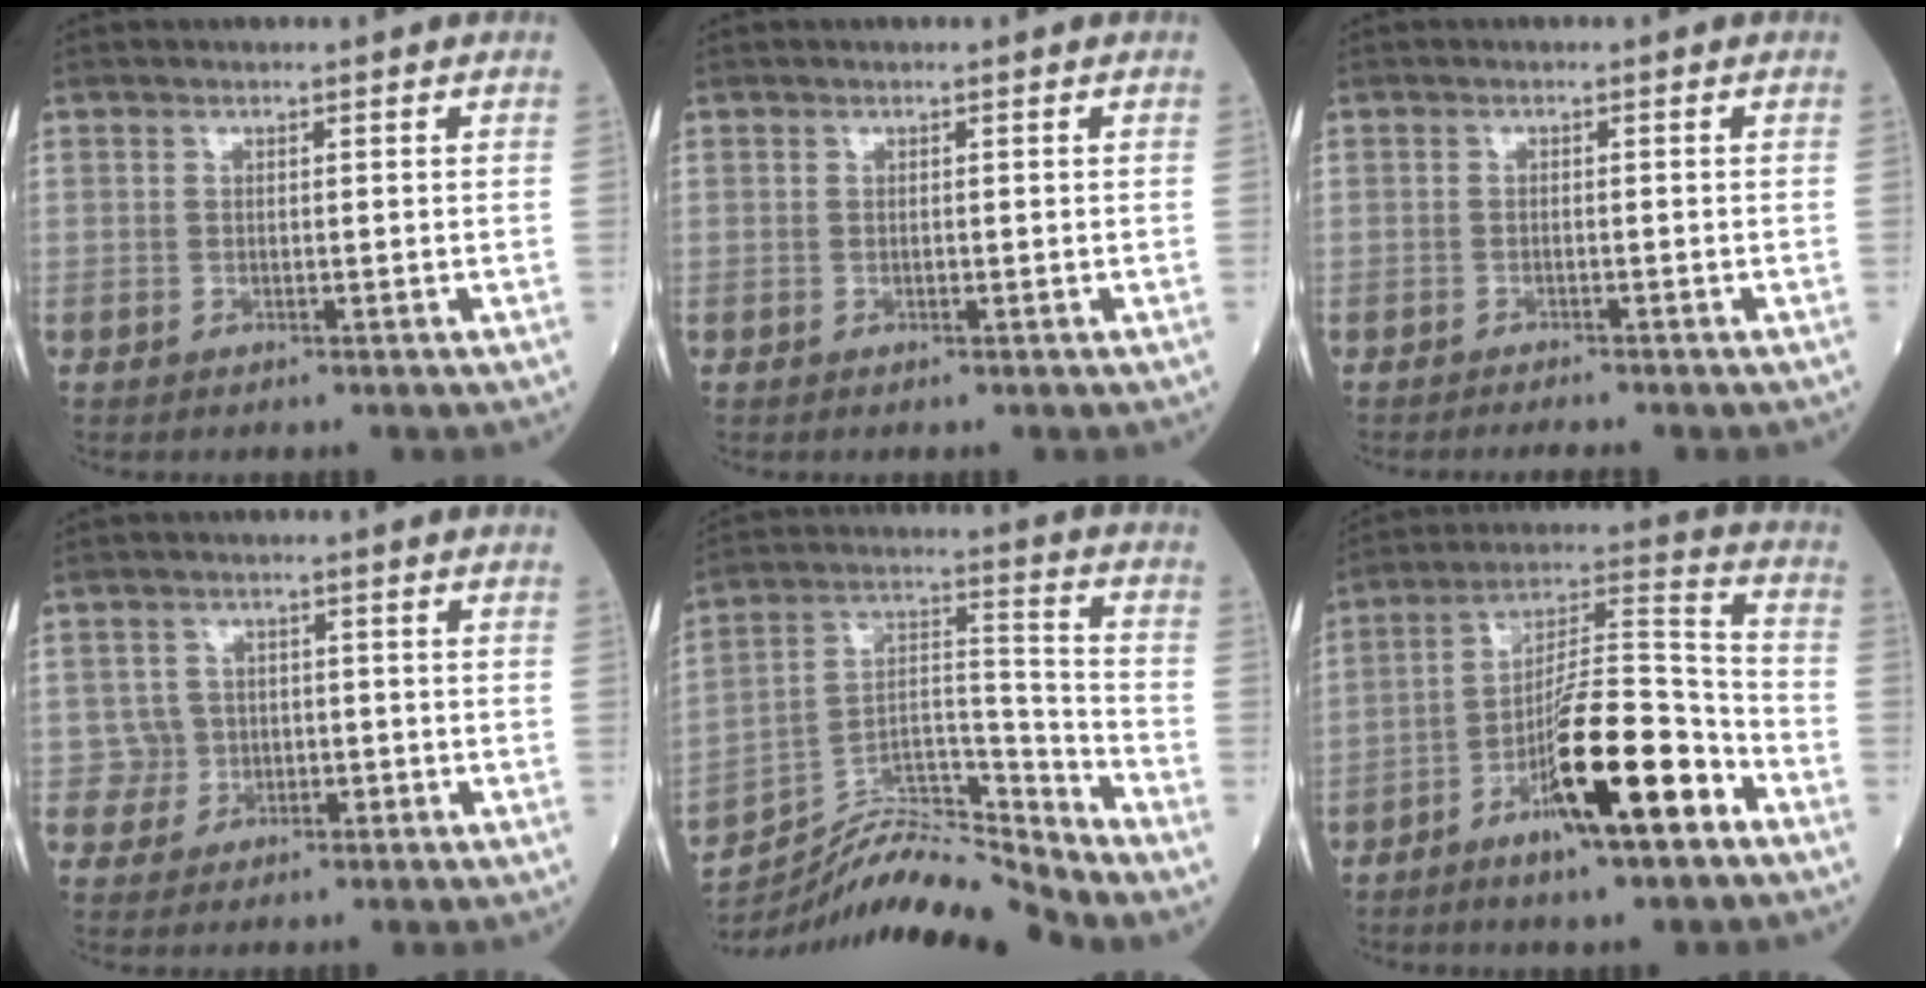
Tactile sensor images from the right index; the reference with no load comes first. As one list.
[{"total": 0.0}, {"total": 2.3, "force": [-2.1, -0.3, 0.9], "torque": [-0.013, -0.002, -0.026]}, {"total": 3.0, "force": [-0.6, 2.9, -0.3], "torque": [0.019, 0.012, -0.008]}, {"total": 12.3, "force": [-12.0, -1.2, 2.1], "torque": [-0.036, 0.053, -0.216]}, {"total": 15.5, "force": [-7.8, 2.1, 13.2], "torque": [-0.231, -0.001, -0.131]}]